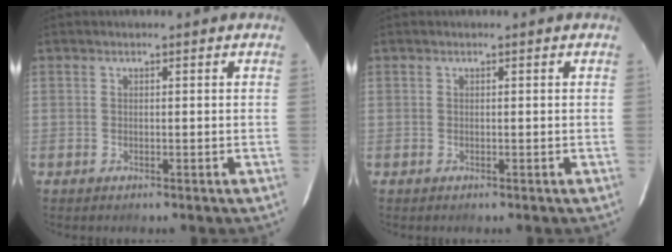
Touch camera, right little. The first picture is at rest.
{"total": 0.0}